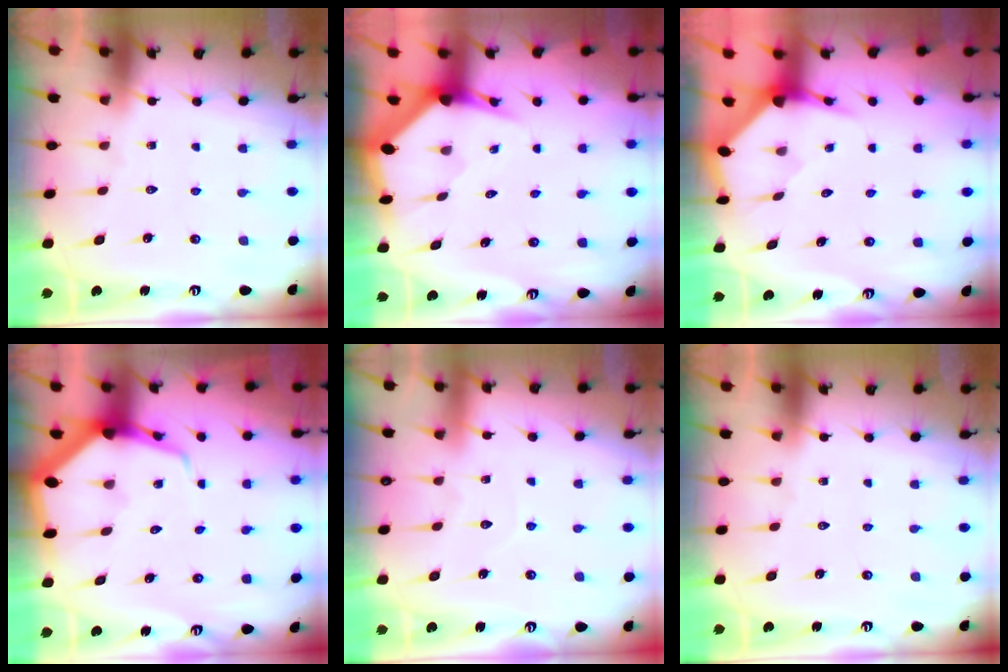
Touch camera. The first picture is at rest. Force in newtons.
{"total": 3.7, "press": 3.7, "slide": 0.2}
{"total": 3.6, "press": 3.6, "slide": 0.4}
{"total": 7.2, "press": 7.1, "slide": 0.8}
{"total": 4.8, "press": 4.8, "slide": 0.5}
{"total": 0.0}